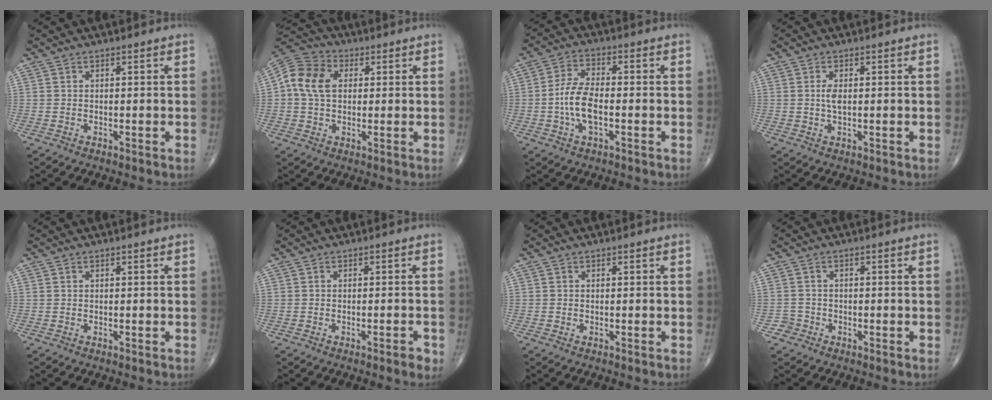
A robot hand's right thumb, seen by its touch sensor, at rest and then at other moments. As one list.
[{"total": 9.7, "force": [1.3, 7.2, 6.4], "torque": [-0.120, 0.019, 0.015]}, {"total": 7.8, "force": [-1.6, 3.5, 6.8], "torque": [-0.142, 0.014, -0.034]}, {"total": 2.3, "force": [0.2, 1.0, 2.1], "torque": [-0.041, -0.002, 0.004]}, {"total": 0.0}, {"total": 2.0, "force": [-1.1, 0.5, 1.5], "torque": [-0.022, 0.004, -0.017]}, {"total": 0.0}, {"total": 1.8, "force": [-1.1, 1.4, -0.4], "torque": [0.016, 0.008, -0.027]}]